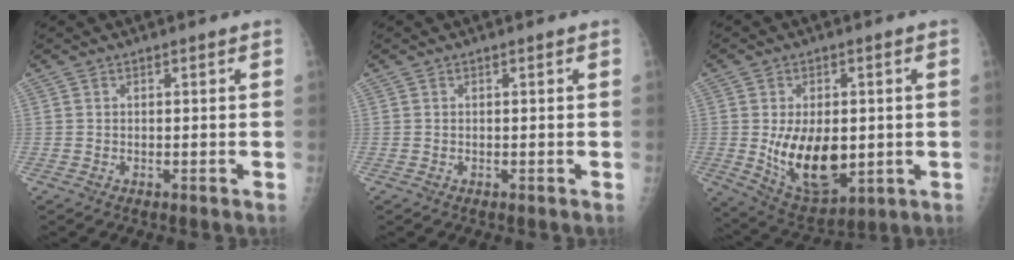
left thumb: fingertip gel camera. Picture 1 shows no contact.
{"total": 0.0}
{"total": 14.4, "force": [-1.2, 8.4, 11.6], "torque": [-0.163, -0.016, 0.007]}